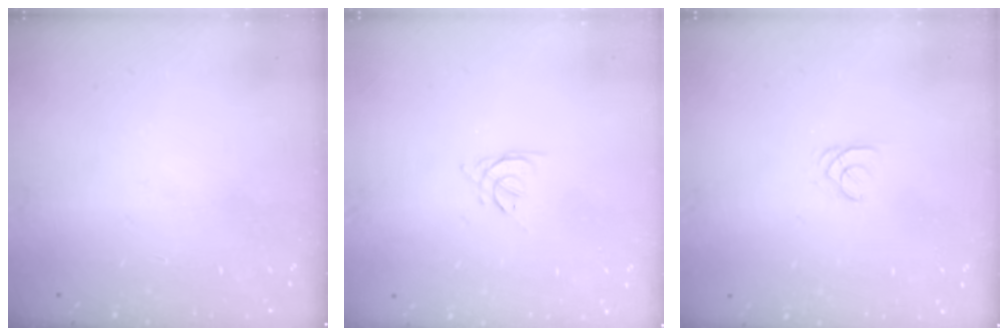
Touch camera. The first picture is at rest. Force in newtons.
{"total": 2.5, "press": 2.4, "slide": 0.5}
{"total": 1.8, "press": 1.7, "slide": 0.2}